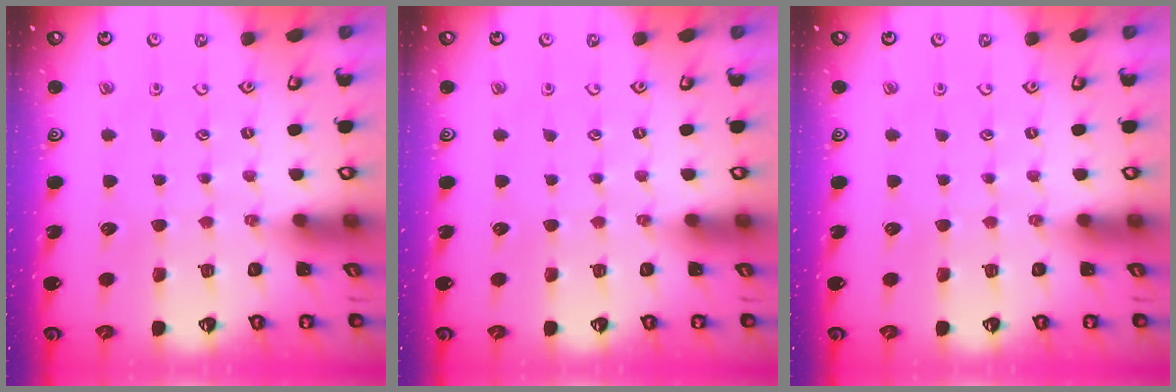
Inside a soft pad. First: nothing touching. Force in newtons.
{"total": 0.0}
{"total": 0.0}